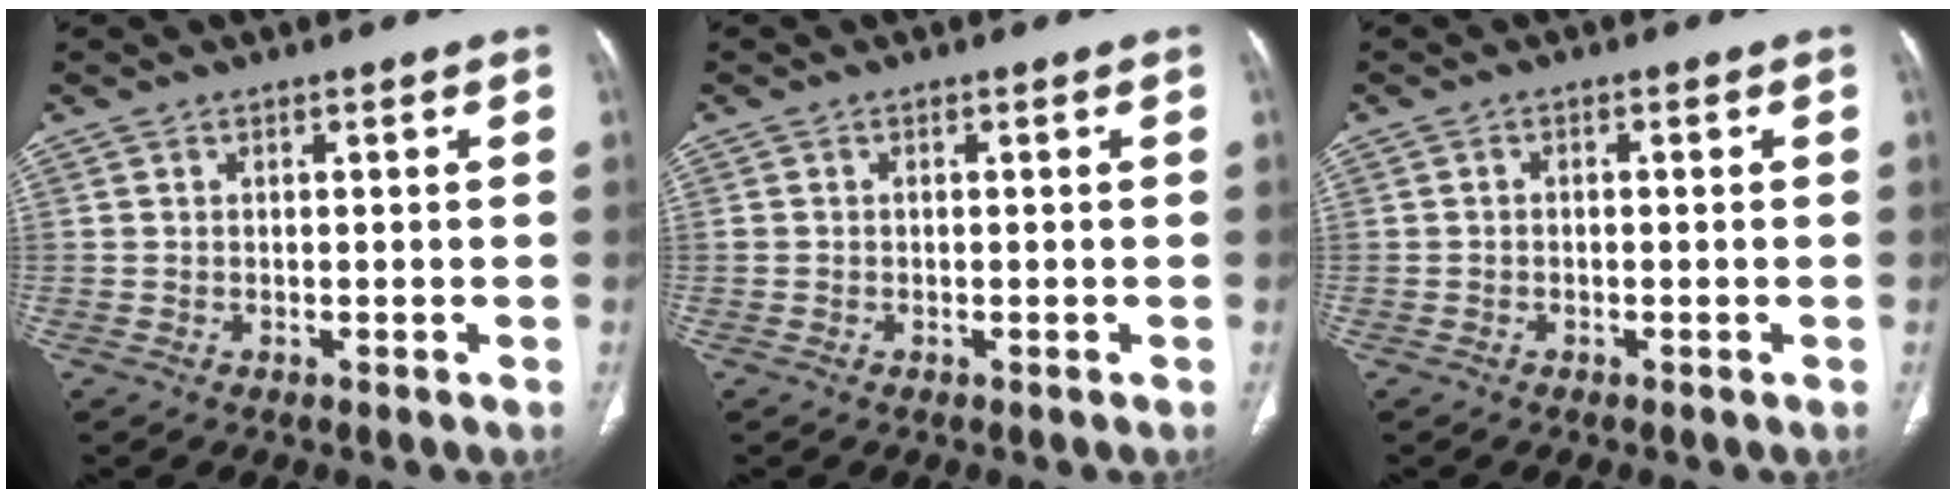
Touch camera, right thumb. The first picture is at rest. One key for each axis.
{"total": 0.0}
{"total": 0.6, "fx": -0.2, "fy": 0.4, "fz": 0.4, "tx": -0.004, "ty": 0.002, "tz": -0.008}